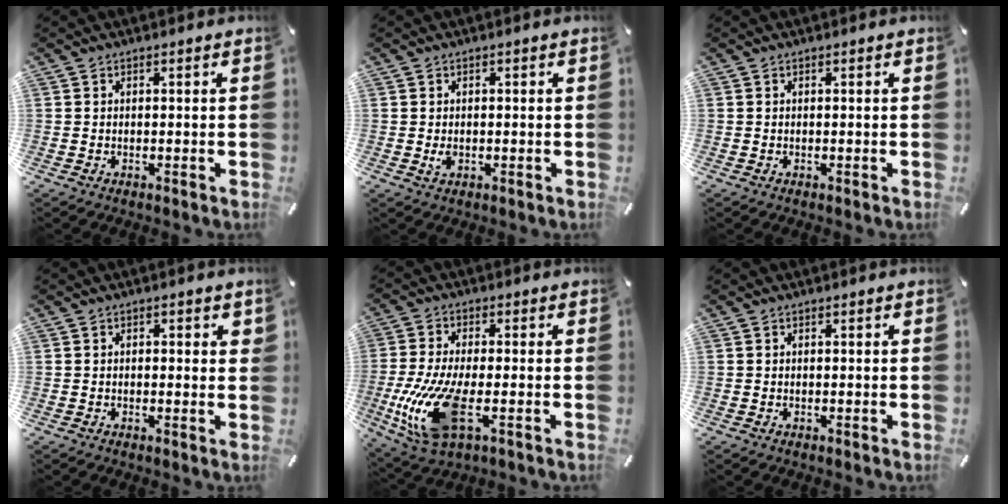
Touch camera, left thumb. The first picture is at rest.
{"total": 1.7, "force": [-0.1, 1.1, 1.2], "torque": [-0.015, -0.002, -0.004]}
{"total": 0.0}
{"total": 1.3, "force": [0.2, 0.7, 1.0], "torque": [-0.012, 0.002, 0.000]}
{"total": 14.4, "force": [-3.4, 5.5, 12.8], "torque": [-0.286, -0.027, -0.057]}
{"total": 0.0}